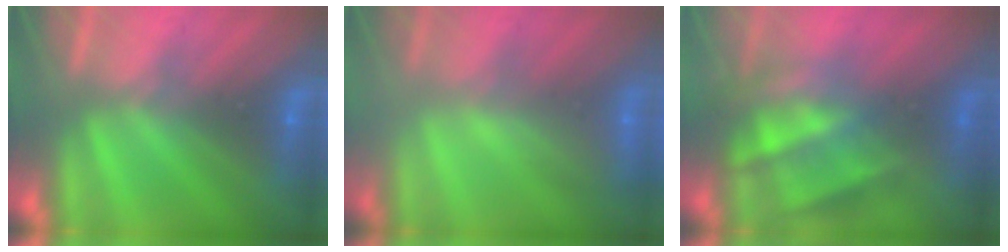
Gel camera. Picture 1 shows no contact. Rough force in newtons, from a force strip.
{"total": 2.3}
{"total": 4.7}